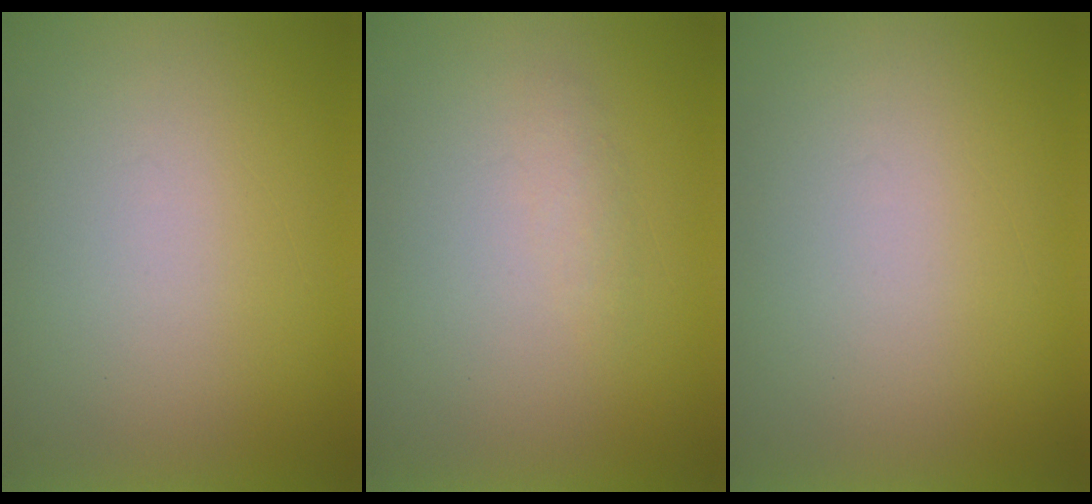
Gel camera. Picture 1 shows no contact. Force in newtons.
{"total": 1.2}
{"total": 0.0}